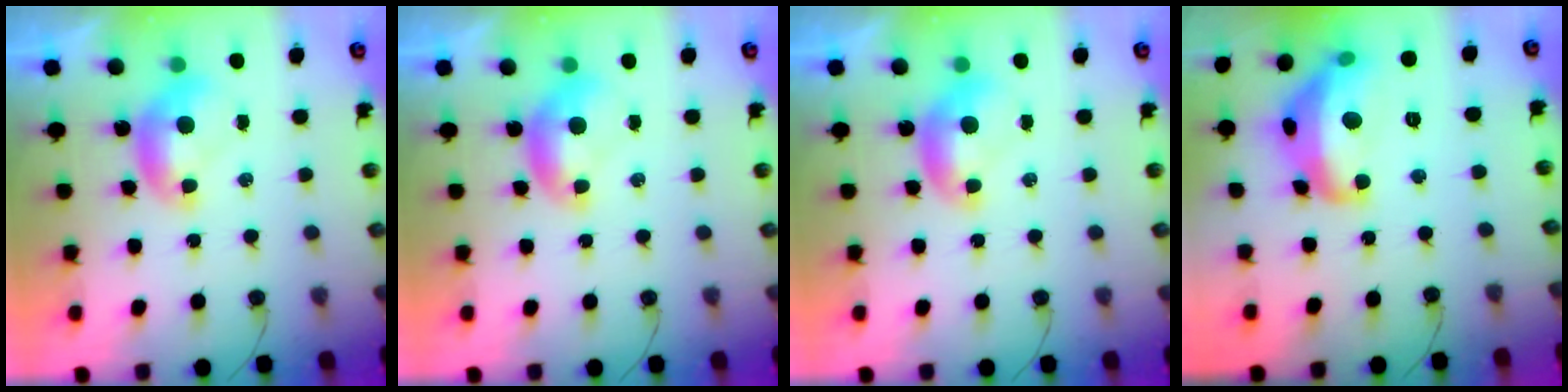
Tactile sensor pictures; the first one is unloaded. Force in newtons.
{"total": 0.0}
{"total": 0.0}
{"total": 11.9, "press": 11.9, "slide": 1.4}